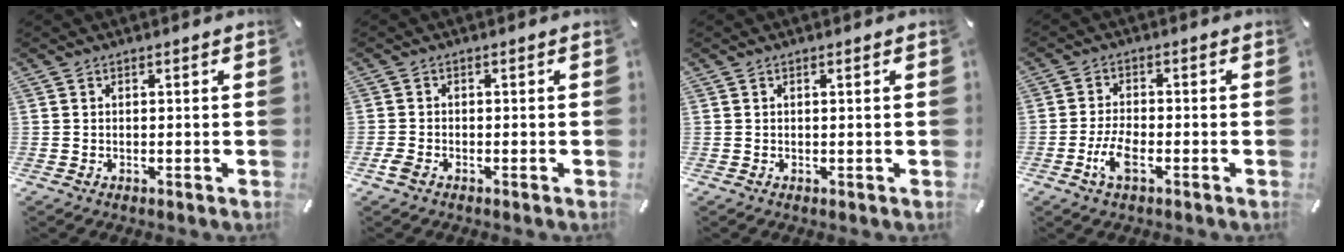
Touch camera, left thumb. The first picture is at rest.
{"total": 1.7, "force": [-1.1, 0.9, 0.9], "torque": [-0.023, -0.001, -0.021]}
{"total": 0.7, "force": [0.2, 0.0, 0.7], "torque": [-0.011, -0.001, 0.003]}
{"total": 5.5, "force": [-2.3, 2.3, 4.4], "torque": [-0.105, -0.003, -0.045]}